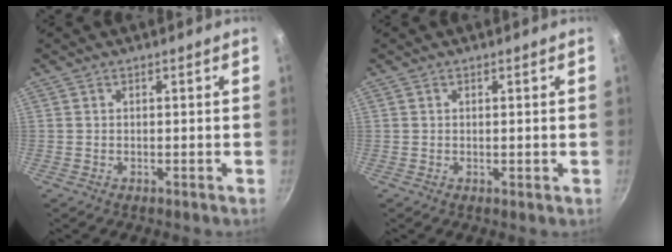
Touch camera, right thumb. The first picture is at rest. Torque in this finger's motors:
{"motor_torque": [-0.38, -0.08, -0.27, 0.12, -0.02]}